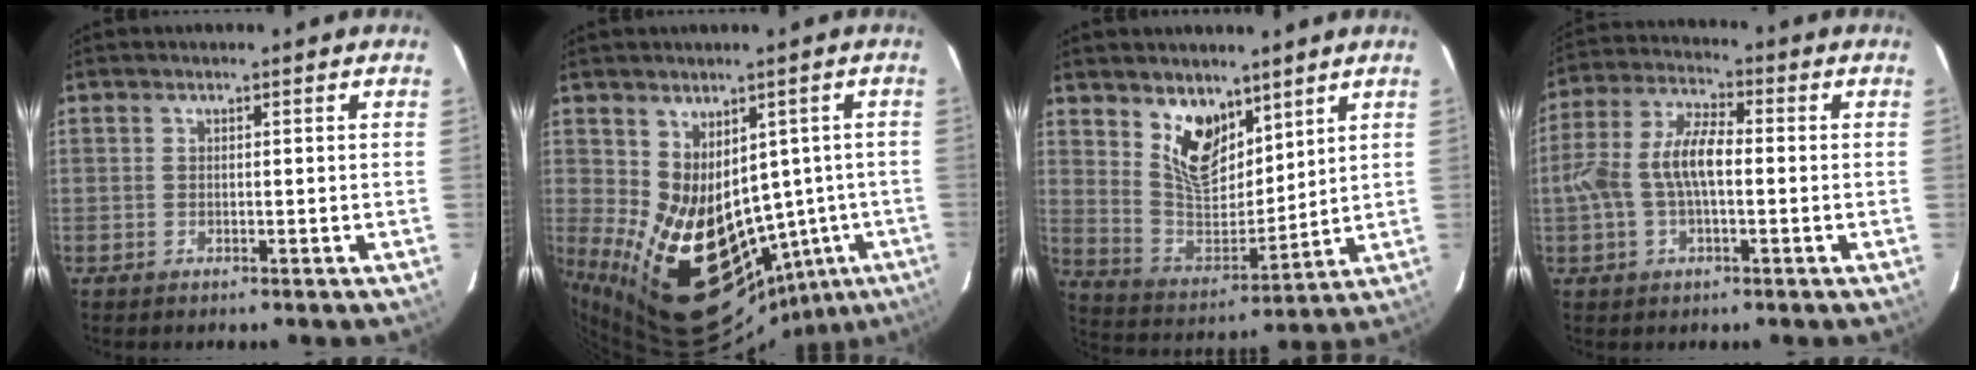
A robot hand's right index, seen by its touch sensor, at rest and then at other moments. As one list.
[{"total": 21.9, "force": [-3.3, 15.9, 14.7], "torque": [-0.254, -0.016, 0.004]}, {"total": 11.9, "force": [7.6, 6.4, 6.6], "torque": [-0.117, -0.011, 0.151]}, {"total": 9.9, "force": [-1.0, 4.4, 8.8], "torque": [-0.185, 0.017, -0.020]}]